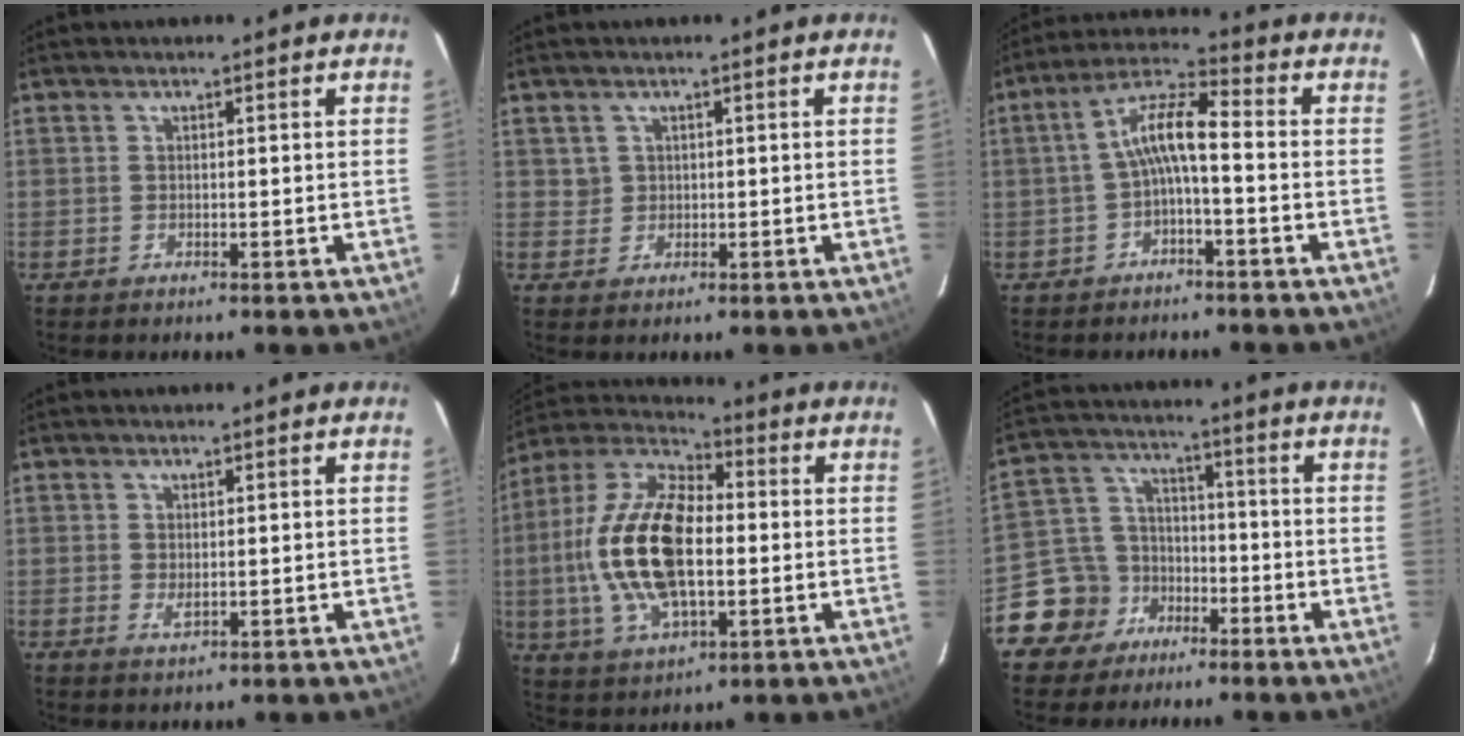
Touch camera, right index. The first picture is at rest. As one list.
[{"total": 1.7, "force": [0.5, 1.6, -0.2], "torque": [0.012, 0.007, 0.010]}, {"total": 7.0, "force": [-1.8, 1.5, 6.7], "torque": [-0.146, 0.020, -0.033]}, {"total": 1.7, "force": [0.2, 1.0, 1.4], "torque": [-0.025, -0.002, 0.005]}, {"total": 20.0, "force": [-1.0, 9.6, 17.6], "torque": [-0.363, 0.008, -0.022]}, {"total": 10.2, "force": [-6.0, 8.2, 1.0], "torque": [-0.043, 0.039, -0.100]}]